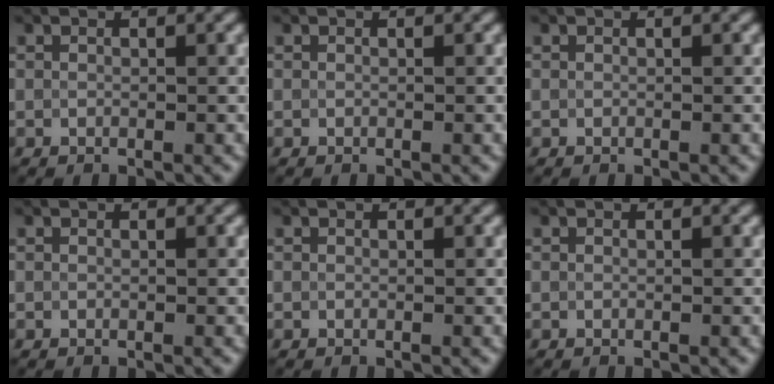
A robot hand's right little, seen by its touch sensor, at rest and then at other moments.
{"total": 0.0}
{"total": 0.0}
{"total": 0.0}
{"total": 0.0}
{"total": 0.0}